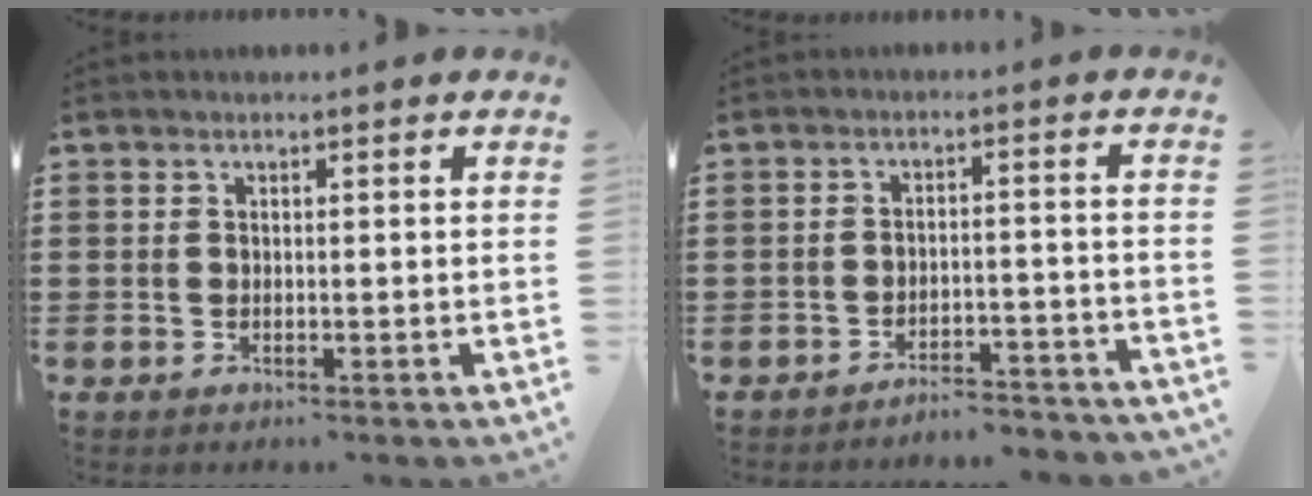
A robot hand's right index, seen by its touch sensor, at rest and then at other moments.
{"total": 3.7, "force": [-3.7, 0.1, 0.5], "torque": [-0.013, 0.003, -0.077]}